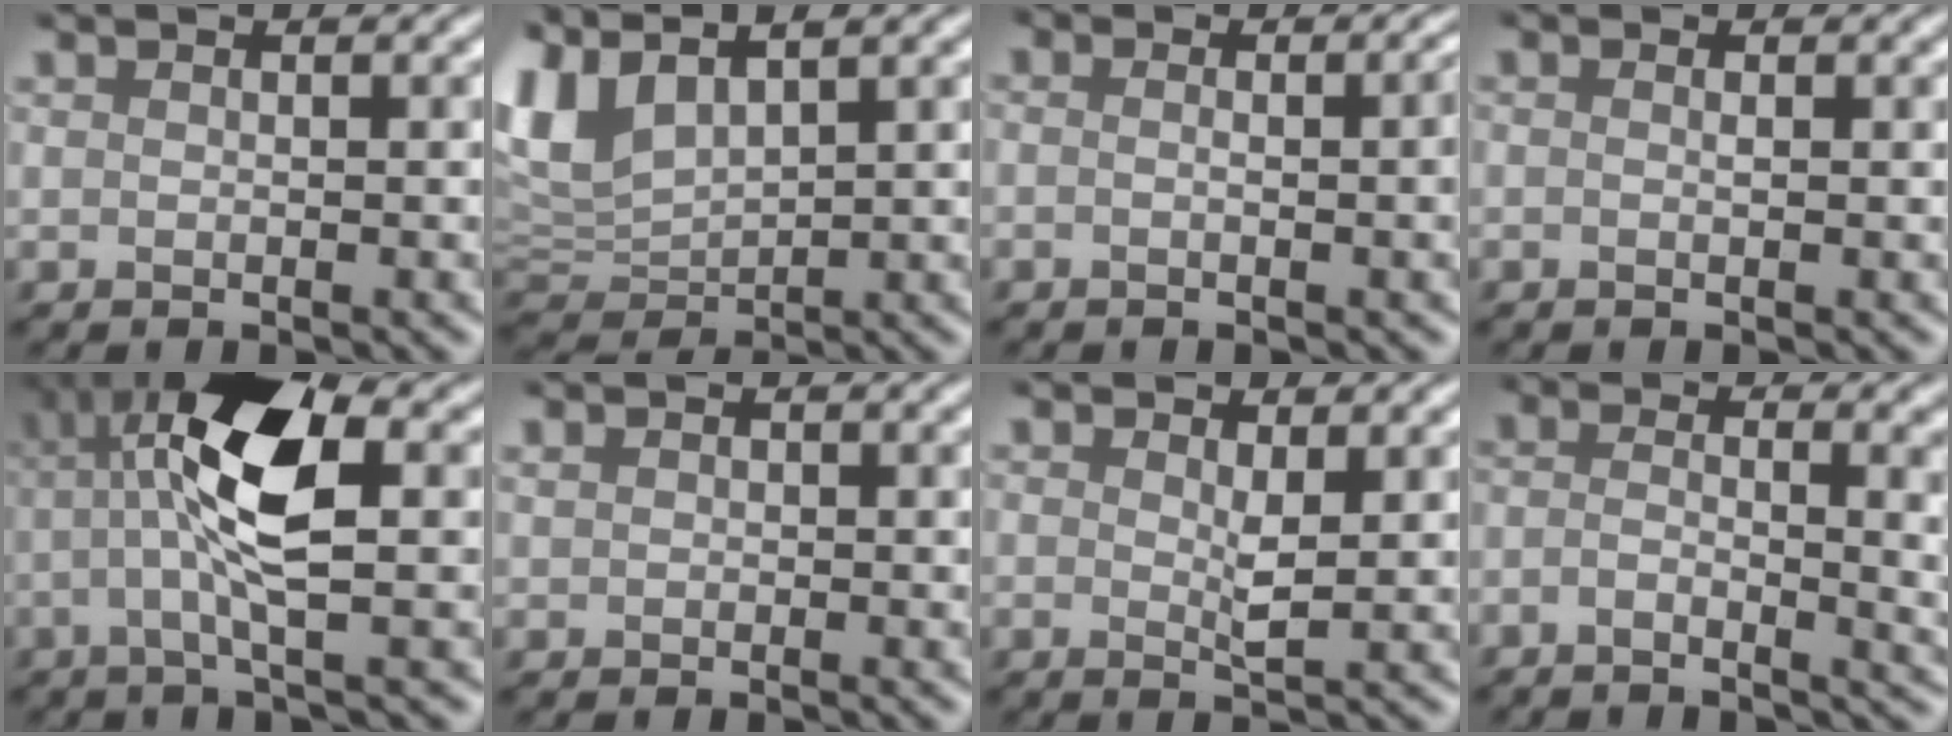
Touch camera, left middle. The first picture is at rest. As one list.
[{"total": 4.1, "force": [2.6, 1.8, 2.6], "torque": [-0.118, 0.012, 0.080]}, {"total": 3.1, "force": [-1.0, 1.4, 2.6], "torque": [-0.007, 0.009, -0.020]}, {"total": 0.0}, {"total": 5.7, "force": [0.1, 0.8, 5.7], "torque": [-0.153, 0.015, 0.022]}, {"total": 1.5, "force": [0.0, -0.9, -1.3], "torque": [0.001, -0.003, 0.016]}, {"total": 1.4, "force": [-0.1, -1.4, -0.3], "torque": [-0.032, -0.006, 0.022]}, {"total": 3.5, "force": [-1.5, 0.7, 3.1], "torque": [-0.069, -0.014, -0.006]}]